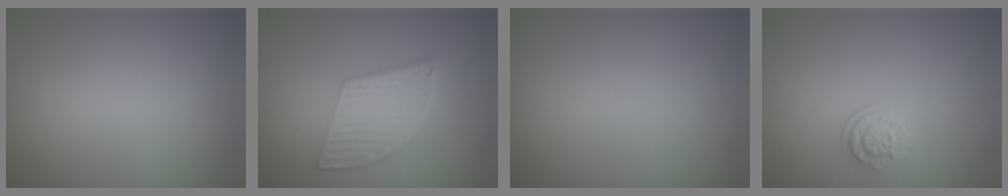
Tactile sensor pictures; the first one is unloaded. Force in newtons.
{"total": 6.1, "press": 4.2, "slide": 4.4}
{"total": 0.0}
{"total": 1.9, "press": 1.6, "slide": 1.1}